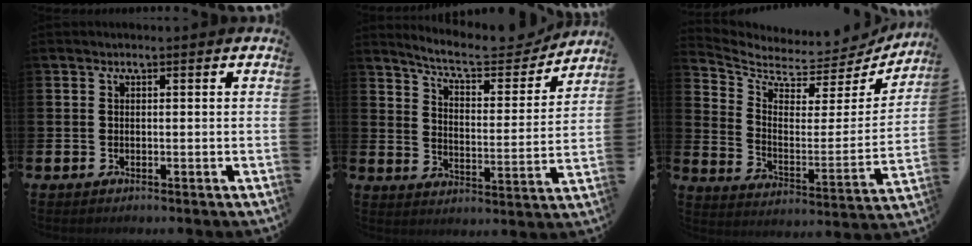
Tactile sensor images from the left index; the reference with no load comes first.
{"total": 8.4, "force": [7.8, 1.6, 2.7], "torque": [-0.068, -0.054, 0.131]}
{"total": 6.0, "force": [5.5, 2.0, 1.2], "torque": [-0.047, -0.058, 0.087]}